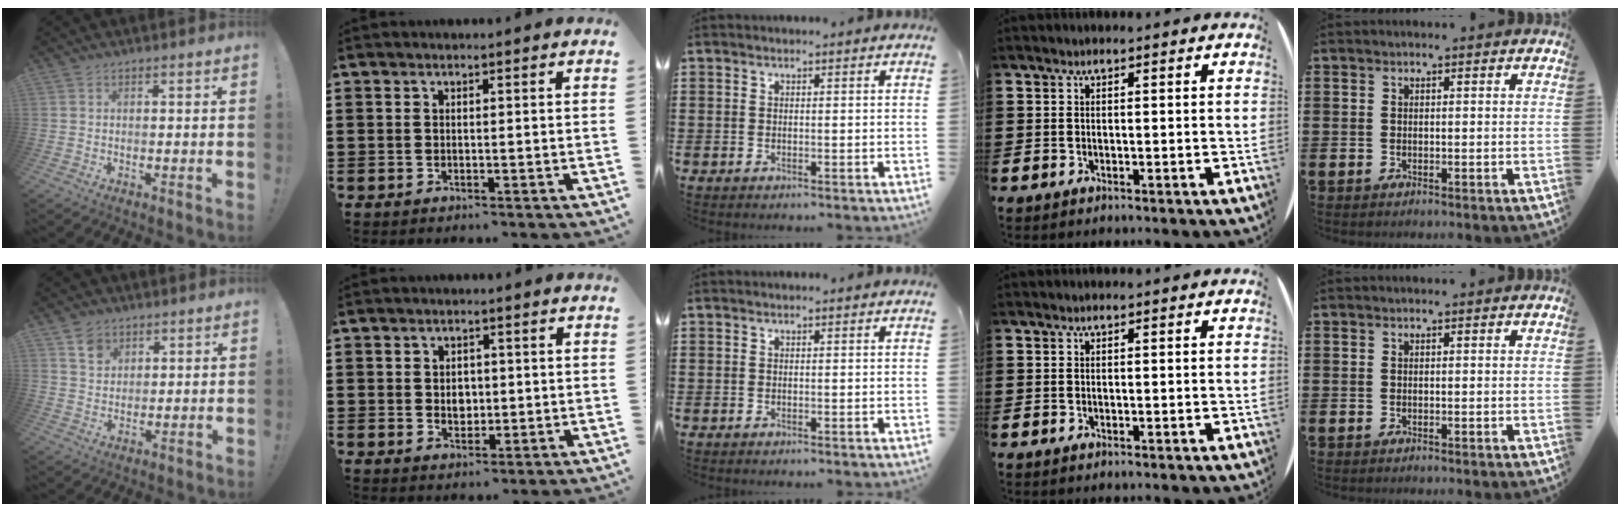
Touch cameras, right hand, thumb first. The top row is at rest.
{"thumb": {"total": 5.5, "force": [3.5, 3.9, 1.4], "torque": [-0.013, -0.019, 0.064]}, "index": {"total": 2.7, "force": [0.1, 2.2, 1.6], "torque": [-0.028, 0.005, -0.001]}}